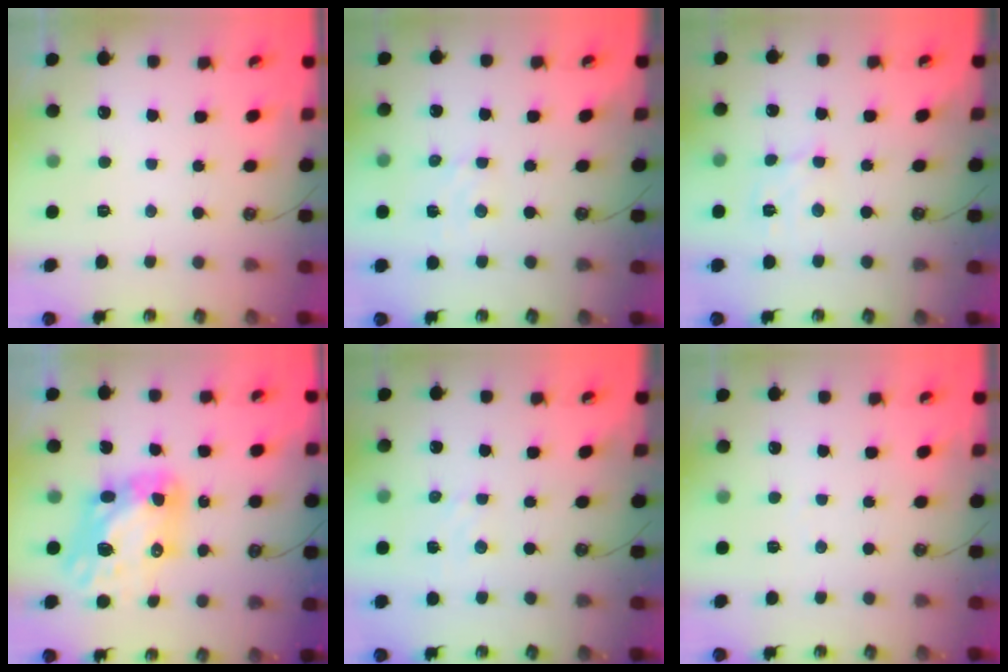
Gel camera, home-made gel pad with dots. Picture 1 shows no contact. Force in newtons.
{"total": 3.4, "press": 3.3, "slide": 0.5}
{"total": 4.7, "press": 4.7, "slide": 0.1}
{"total": 11.5, "press": 11.5, "slide": 1.1}
{"total": 1.5, "press": 1.4, "slide": 0.3}
{"total": 2.6, "press": 2.6, "slide": 0.4}